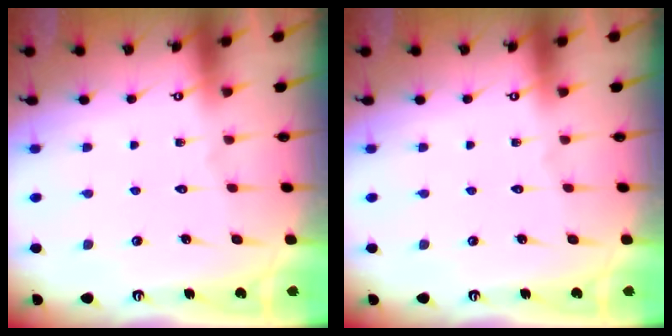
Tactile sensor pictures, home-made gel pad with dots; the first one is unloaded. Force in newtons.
{"total": 0.0}